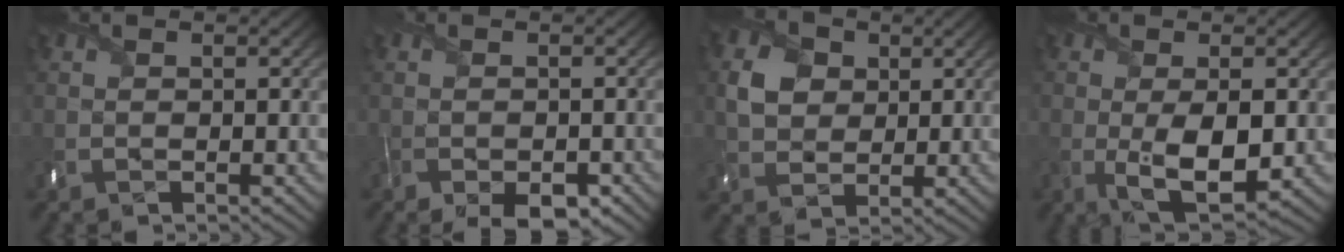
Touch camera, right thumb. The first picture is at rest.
{"total": 4.1, "force": [-2.6, 1.9, 2.7], "torque": [-0.053, -0.015, -0.044]}
{"total": 4.8, "force": [1.3, 4.0, 2.4], "torque": [-0.060, 0.003, 0.016]}
{"total": 6.5, "force": [-1.3, 2.9, 5.7], "torque": [-0.117, -0.021, -0.013]}